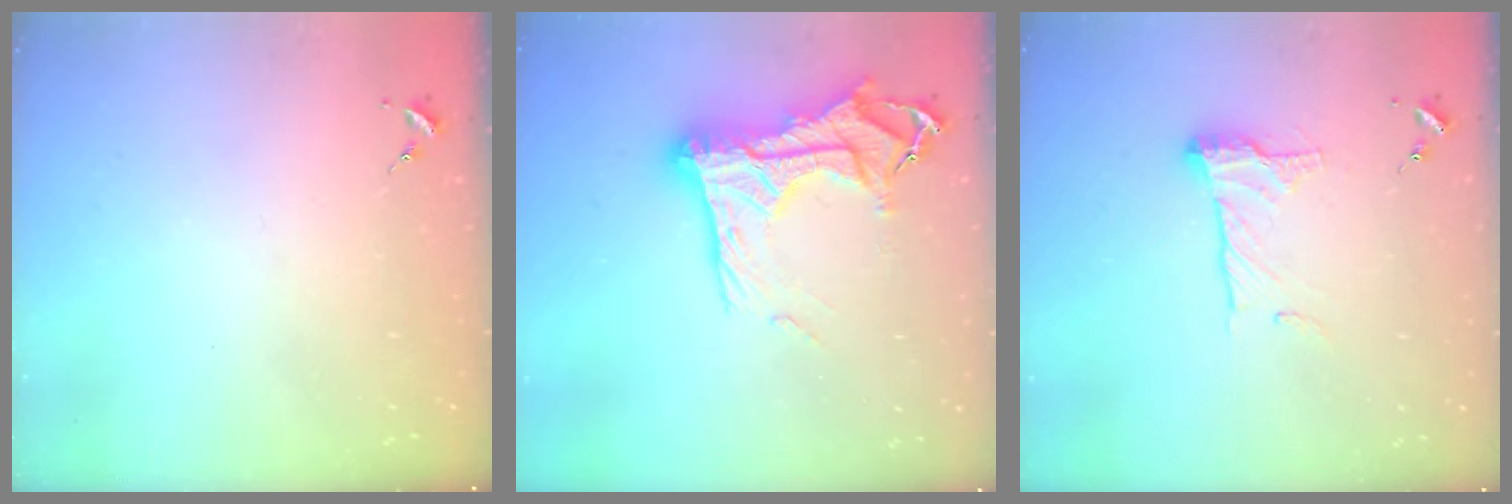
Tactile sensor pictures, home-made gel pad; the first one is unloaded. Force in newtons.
{"total": 21.2, "press": 21.1, "slide": 1.9}
{"total": 13.7, "press": 13.6, "slide": 0.8}